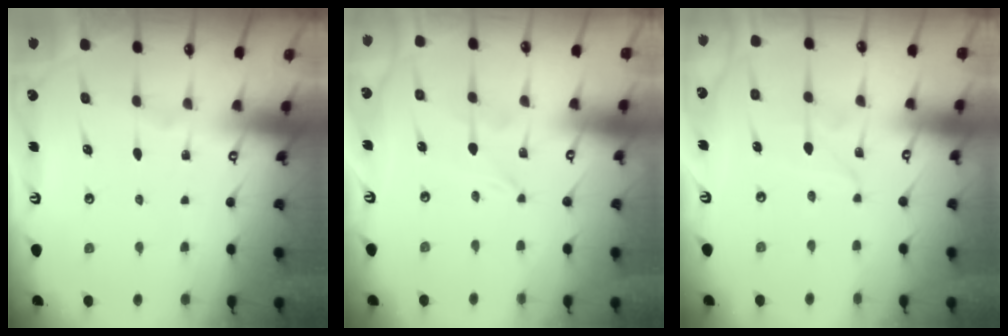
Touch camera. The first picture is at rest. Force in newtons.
{"total": 0.0}
{"total": 1.6, "press": 1.5, "slide": 0.1}